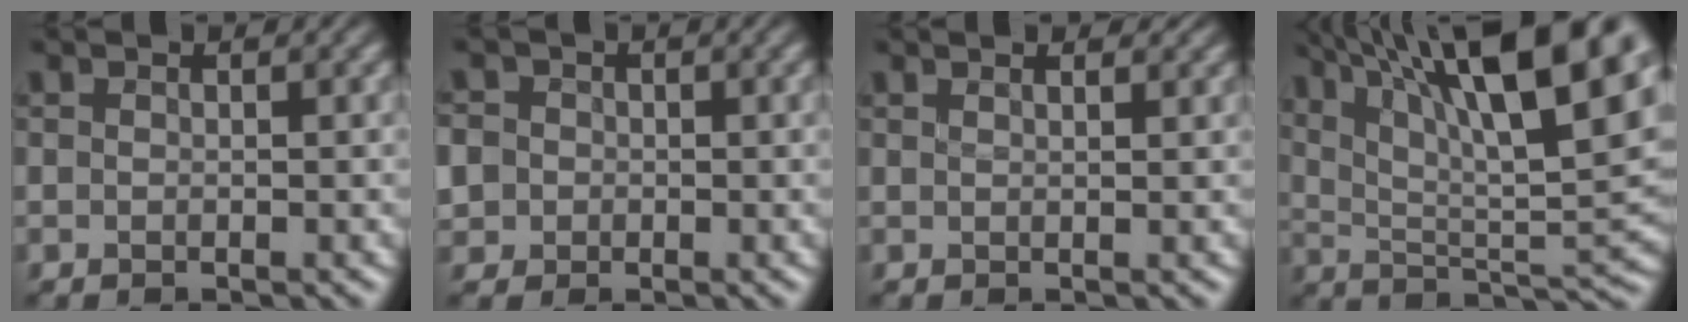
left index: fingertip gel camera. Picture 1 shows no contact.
{"total": 4.3, "force": [-0.1, 4.0, 1.6], "torque": [-0.039, 0.024, -0.026]}
{"total": 2.5, "force": [2.0, 1.0, 1.2], "torque": [0.002, 0.007, 0.000]}
{"total": 16.5, "force": [9.0, 5.2, 12.8], "torque": [-0.194, 0.013, 0.141]}